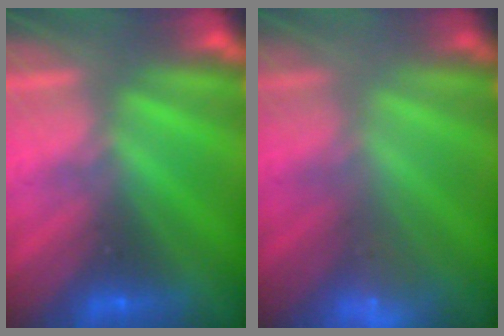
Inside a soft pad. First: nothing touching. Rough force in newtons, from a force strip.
{"total": 2.3}